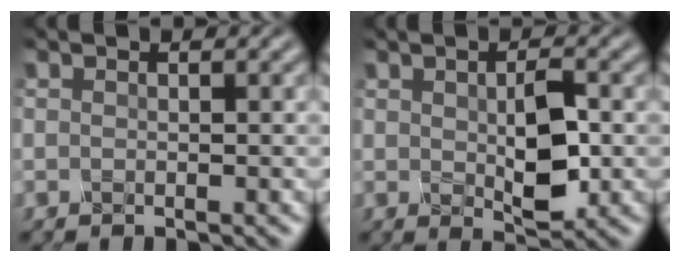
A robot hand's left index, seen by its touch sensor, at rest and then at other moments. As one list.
[{"total": 3.5, "force": [-0.1, 1.5, 3.2], "torque": [-0.065, -0.004, 0.009]}]